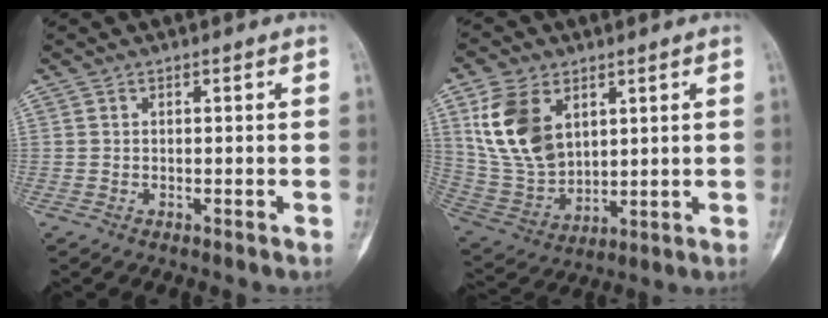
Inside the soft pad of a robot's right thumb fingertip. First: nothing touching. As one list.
[{"total": 14.7, "force": [5.6, 9.6, 9.6], "torque": [-0.175, -0.021, 0.128]}]